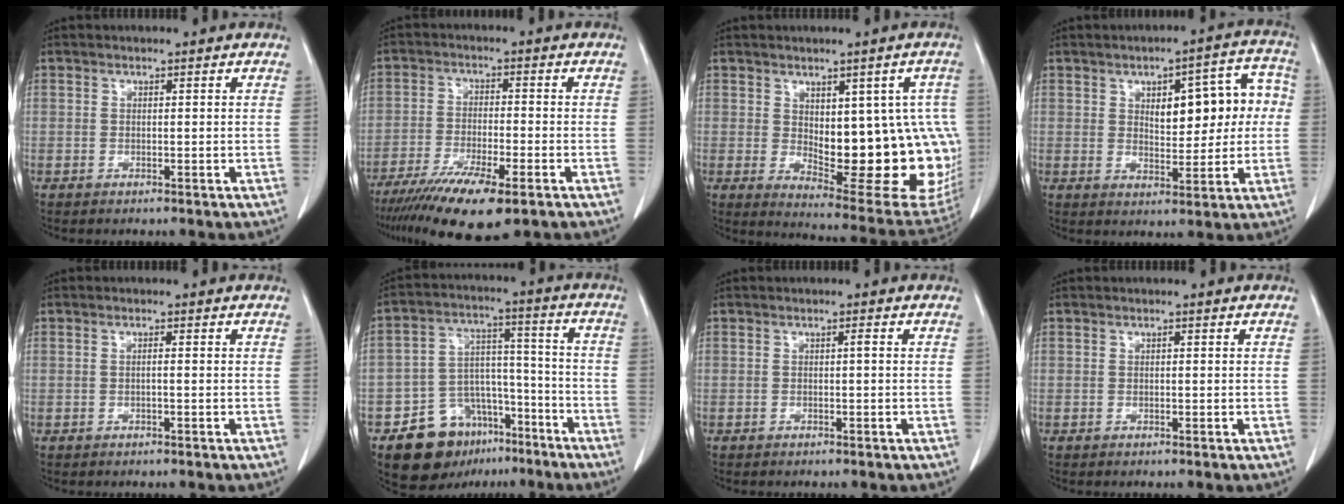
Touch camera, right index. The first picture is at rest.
{"total": 12.0, "force": [-8.1, 2.0, 8.7], "torque": [-0.150, -0.029, -0.134]}
{"total": 18.6, "force": [-0.3, 7.3, 17.1], "torque": [-0.164, 0.003, 0.023]}
{"total": 10.9, "force": [1.6, 4.6, 9.7], "torque": [-0.116, 0.034, 0.028]}
{"total": 0.7, "force": [0.0, 0.0, 0.7], "torque": [-0.012, 0.002, 0.000]}
{"total": 13.7, "force": [-8.7, 8.8, 5.8], "torque": [-0.083, 0.047, -0.132]}
{"total": 0.5, "force": [0.0, 0.0, 0.5], "torque": [-0.008, 0.000, 0.002]}
{"total": 0.0}